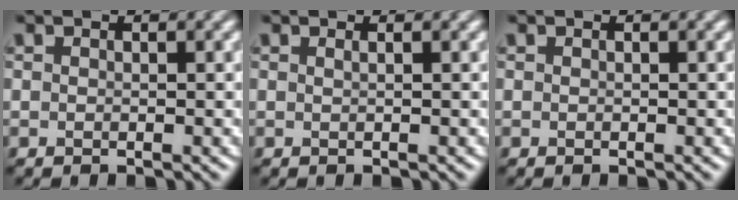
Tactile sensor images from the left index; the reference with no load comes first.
{"total": 0.8, "force": [0.4, 0.3, 0.5], "torque": [-0.003, -0.003, -0.001]}
{"total": 0.0}